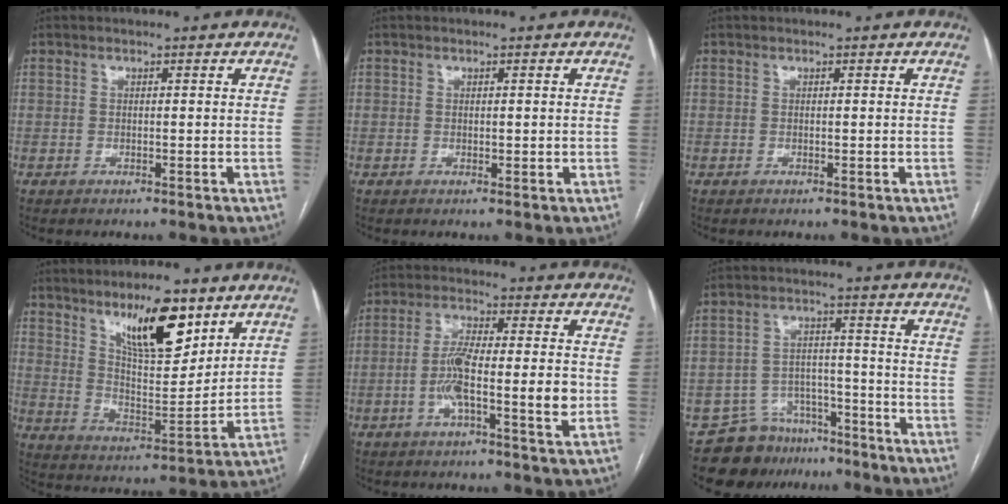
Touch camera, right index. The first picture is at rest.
{"total": 1.0, "force": [0.2, 0.7, 0.7], "torque": [-0.005, 0.001, 0.006]}
{"total": 0.0}
{"total": 13.1, "force": [8.2, 3.5, 9.5], "torque": [-0.157, -0.002, 0.146]}
{"total": 9.4, "force": [-1.9, 1.3, 9.1], "torque": [-0.166, 0.010, -0.036]}
{"total": 9.3, "force": [-7.5, 5.4, 0.9], "torque": [-0.006, 0.035, -0.118]}